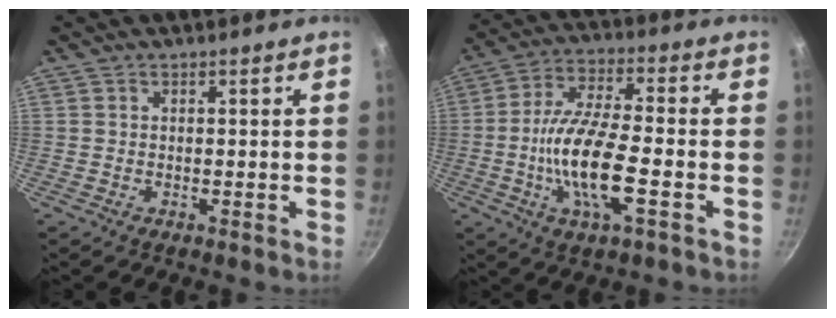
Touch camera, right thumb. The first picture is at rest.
{"total": 13.8, "force": [-3.6, 4.1, 12.6], "torque": [-0.244, 0.020, -0.076]}